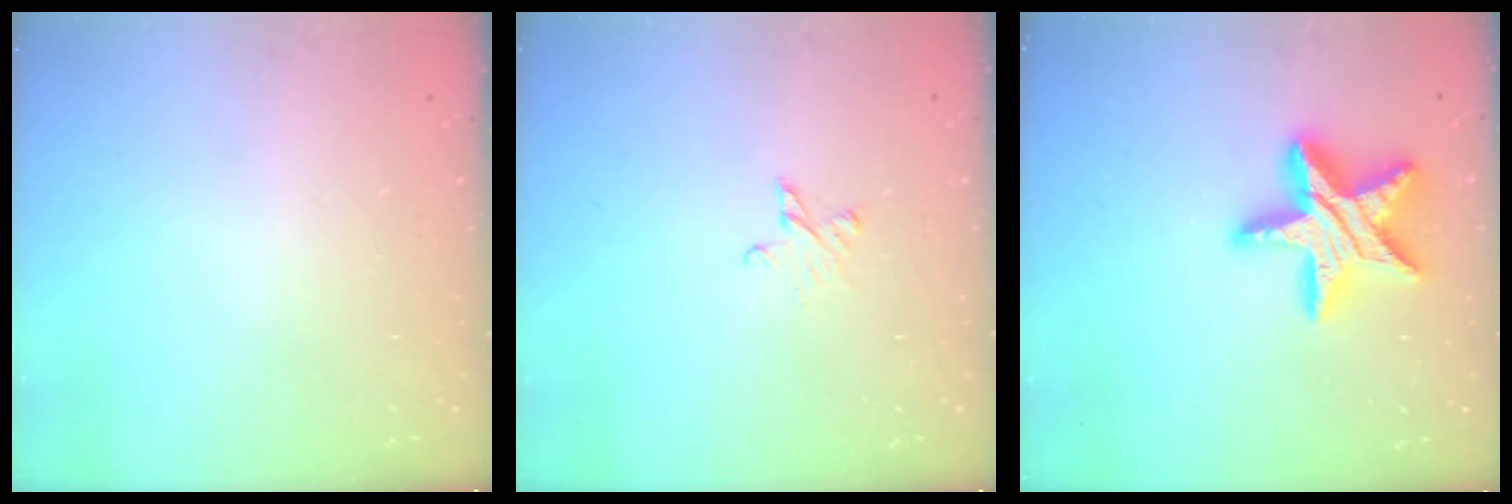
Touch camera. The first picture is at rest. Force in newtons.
{"total": 3.3, "press": 3.3, "slide": 0.3}
{"total": 18.6, "press": 18.5, "slide": 1.5}